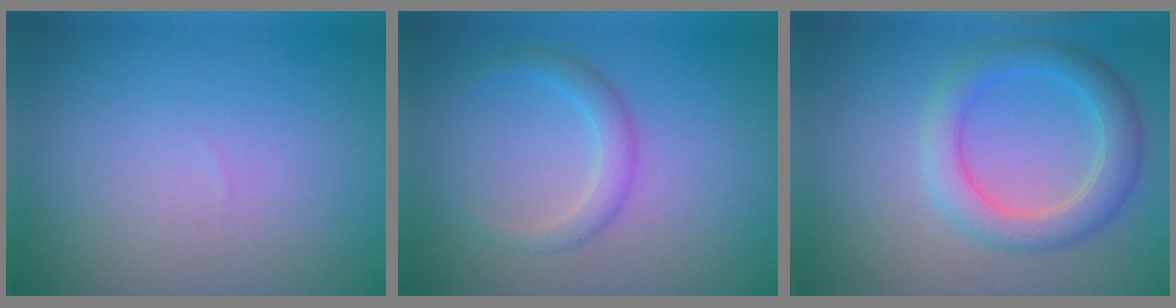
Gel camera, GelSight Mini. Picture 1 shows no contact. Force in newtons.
{"total": 2.0, "press": 2.0, "slide": 0.1}
{"total": 3.9, "press": 3.9, "slide": 0.2}